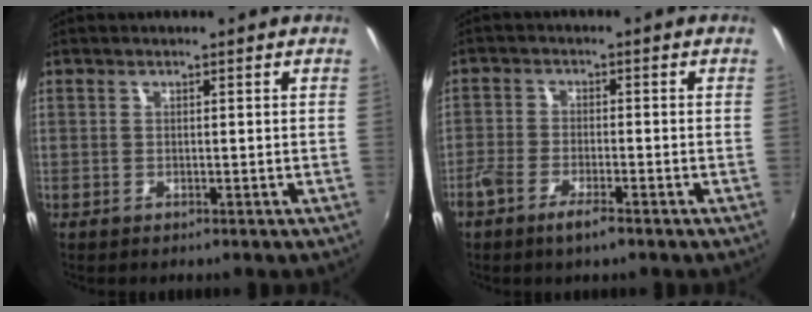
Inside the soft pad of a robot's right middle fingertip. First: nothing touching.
{"total": 5.1, "force": [-3.6, 1.3, 3.3], "torque": [-0.082, -0.009, -0.074]}